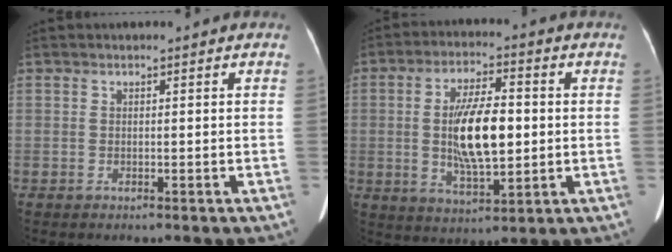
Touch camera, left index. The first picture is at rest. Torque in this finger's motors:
{"motor_torque": [0.70, 0.19, 0.28, 0.09]}